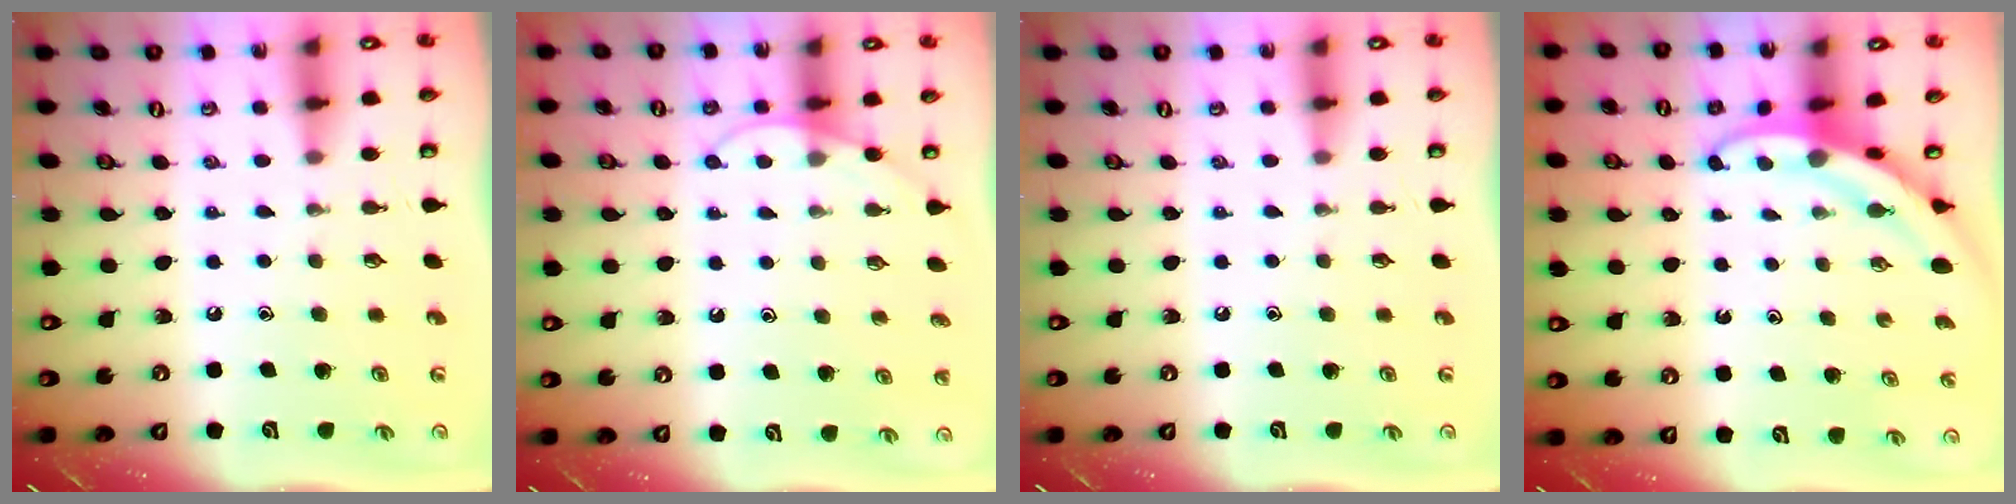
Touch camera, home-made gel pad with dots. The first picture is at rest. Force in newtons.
{"total": 6.0, "press": 6.0, "slide": 0.5}
{"total": 0.0}
{"total": 3.7, "press": 3.7, "slide": 0.4}